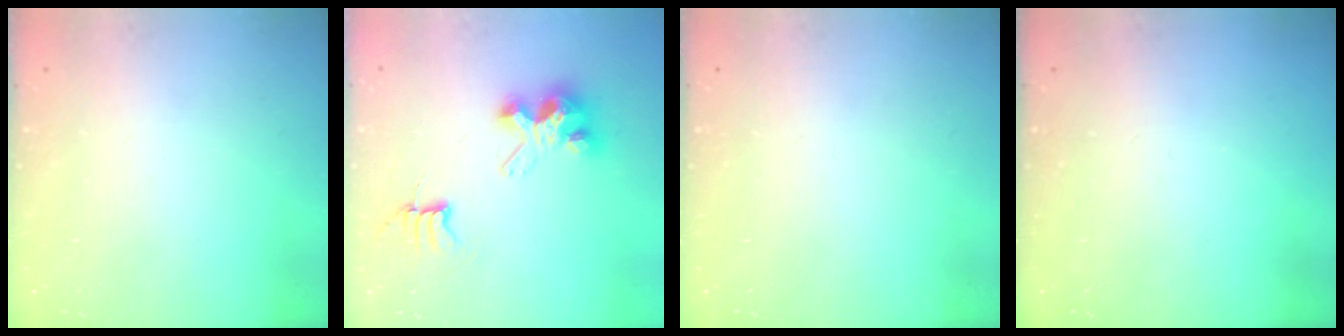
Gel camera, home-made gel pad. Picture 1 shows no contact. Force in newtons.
{"total": 7.3, "press": 7.3, "slide": 0.6}
{"total": 0.0}
{"total": 0.0}